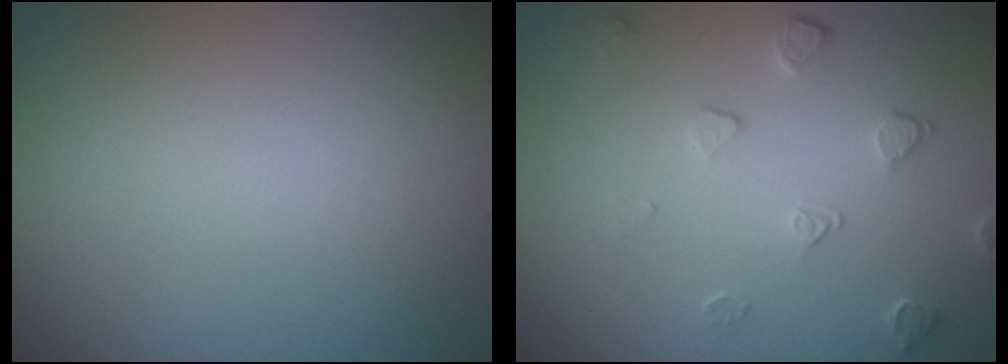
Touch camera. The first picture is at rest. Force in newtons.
{"total": 2.0, "press": 1.3, "slide": 1.5}